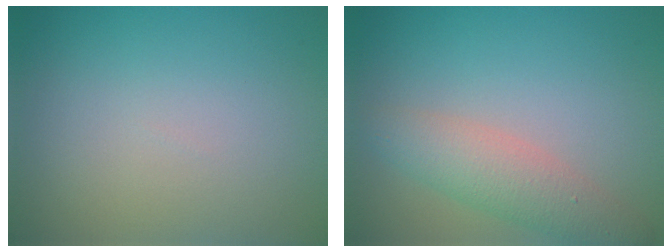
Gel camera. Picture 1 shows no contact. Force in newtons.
{"total": 3.7, "press": 3.7, "slide": 0.2}